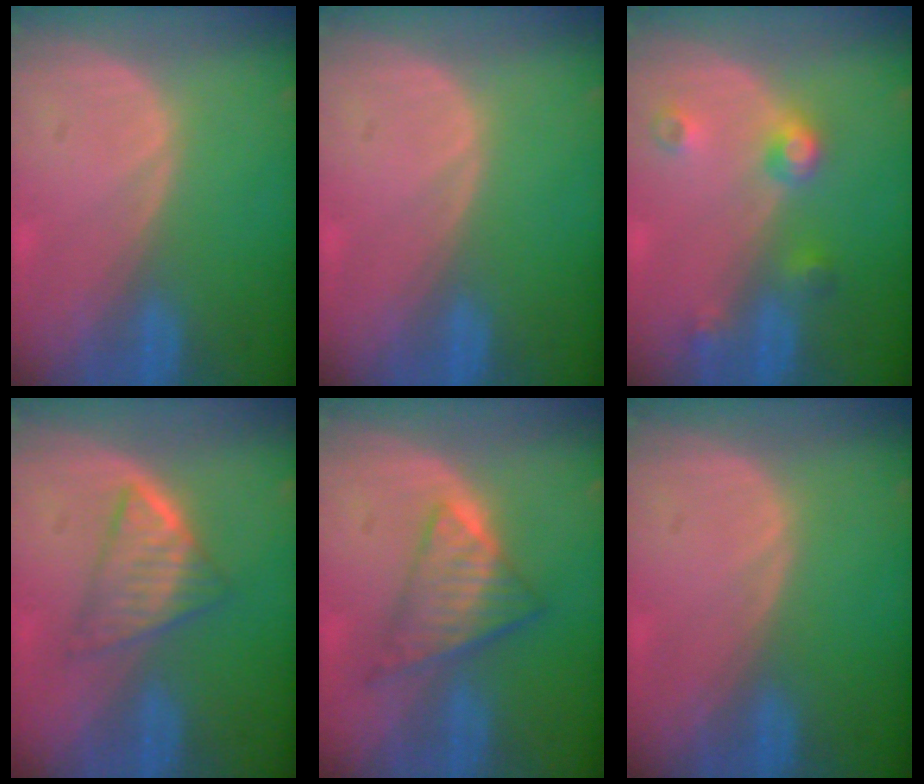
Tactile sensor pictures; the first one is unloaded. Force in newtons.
{"total": 0.0}
{"total": 4.5, "press": 4.0, "slide": 2.0}
{"total": 5.5, "press": 5.3, "slide": 1.5}
{"total": 7.2, "press": 6.3, "slide": 3.6}
{"total": 0.0}